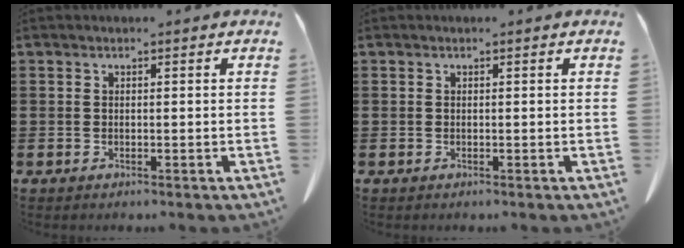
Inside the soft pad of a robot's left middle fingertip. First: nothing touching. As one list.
[{"total": 0.0}]